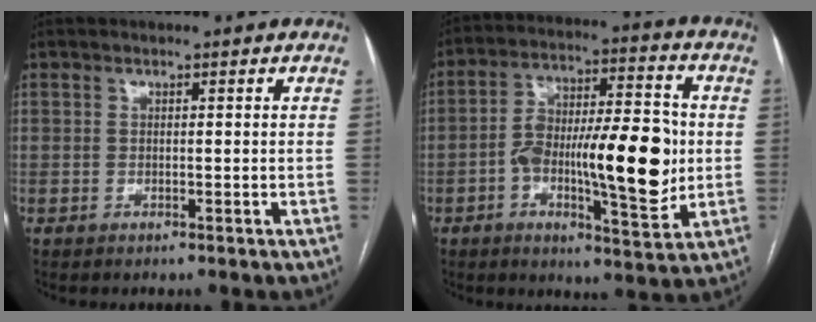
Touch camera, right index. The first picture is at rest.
{"total": 16.9, "force": [-2.1, 4.6, 16.1], "torque": [-0.263, 0.018, -0.030]}